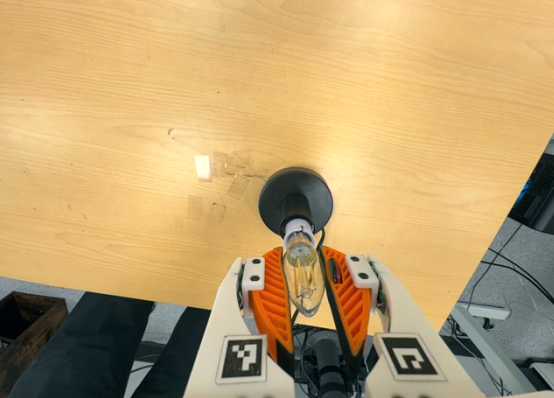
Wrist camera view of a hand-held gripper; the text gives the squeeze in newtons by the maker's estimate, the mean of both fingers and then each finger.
{"total": 12.4, "left": 12.2, "right": 12.7}